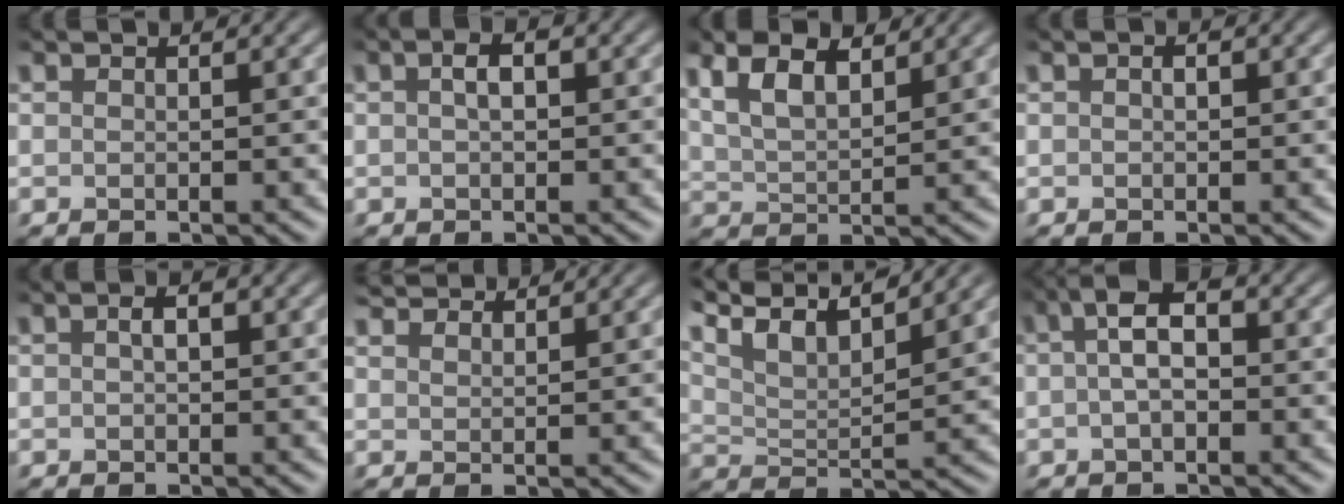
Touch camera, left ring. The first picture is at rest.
{"total": 1.5, "force": [0.2, 0.7, 1.4], "torque": [-0.023, 0.003, 0.002]}
{"total": 4.5, "force": [2.8, 1.6, 3.2], "torque": [-0.070, 0.006, 0.054]}
{"total": 0.8, "force": [0.1, 0.4, 0.7], "torque": [-0.007, -0.003, 0.002]}
{"total": 1.1, "force": [0.2, 0.5, 1.0], "torque": [-0.012, -0.002, 0.004]}
{"total": 4.1, "force": [3.9, 0.6, 1.0], "torque": [-0.026, 0.006, 0.063]}
{"total": 8.4, "force": [6.8, 1.6, 4.6], "torque": [-0.087, 0.020, 0.094]}
{"total": 3.0, "force": [0.1, 1.4, 2.7], "torque": [-0.051, 0.009, -0.007]}